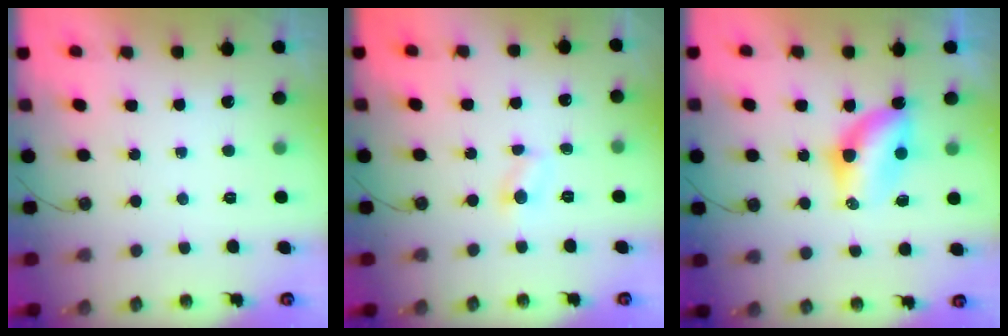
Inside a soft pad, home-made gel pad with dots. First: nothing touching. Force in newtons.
{"total": 3.9, "press": 3.9, "slide": 0.3}
{"total": 7.1, "press": 6.9, "slide": 1.6}